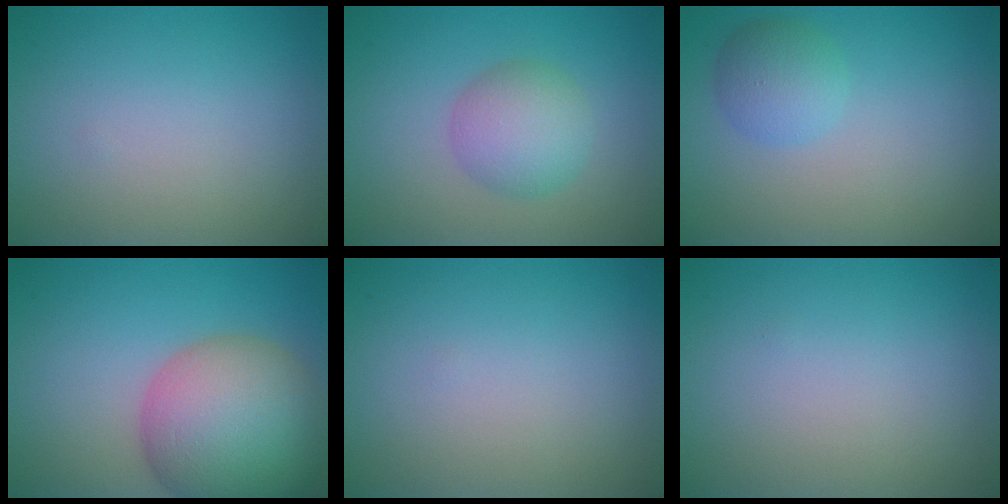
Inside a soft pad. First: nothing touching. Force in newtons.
{"total": 4.0, "press": 4.0, "slide": 0.1}
{"total": 2.8, "press": 2.8, "slide": 0.1}
{"total": 11.9, "press": 11.9, "slide": 0.6}
{"total": 0.0}
{"total": 0.0}